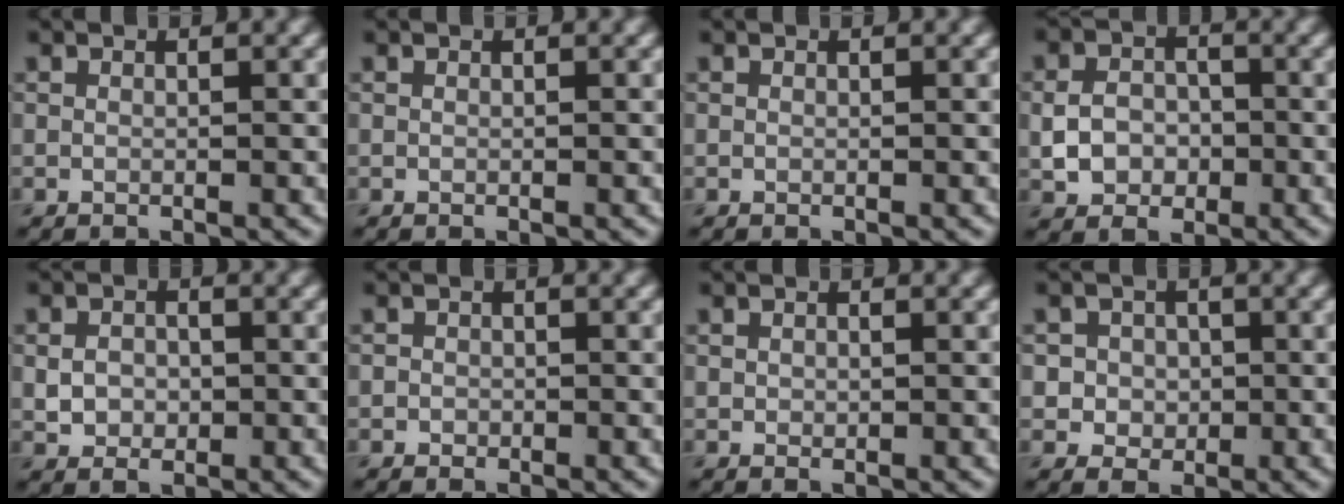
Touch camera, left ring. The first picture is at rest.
{"total": 0.0}
{"total": 0.0}
{"total": 3.4, "force": [-0.7, 2.8, 1.8], "torque": [-0.034, 0.001, -0.016]}
{"total": 2.3, "force": [-0.1, 1.8, 1.3], "torque": [-0.027, 0.000, -0.006]}
{"total": 0.7, "force": [-0.3, 0.6, 0.1], "torque": [0.001, -0.002, -0.006]}
{"total": 0.6, "force": [0.0, 0.4, 0.5], "torque": [-0.007, 0.000, 0.000]}
{"total": 3.5, "force": [0.2, 3.3, 1.0], "torque": [-0.009, 0.006, 0.003]}